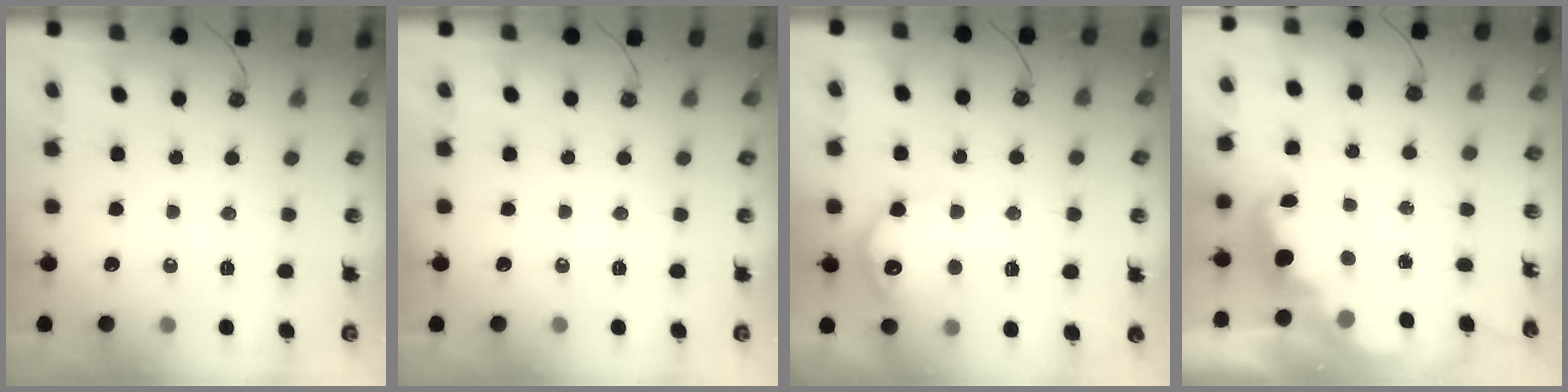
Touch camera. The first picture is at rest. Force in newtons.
{"total": 0.0}
{"total": 12.2, "press": 12.2, "slide": 0.4}
{"total": 2.7, "press": 2.6, "slide": 0.7}